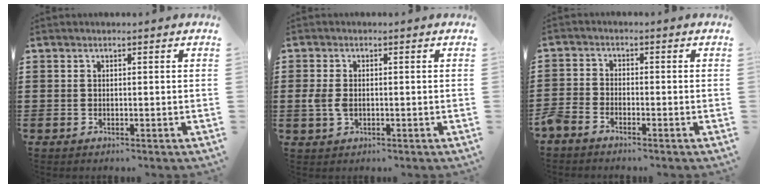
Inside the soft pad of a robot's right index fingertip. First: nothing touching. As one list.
[{"total": 3.2, "force": [-0.2, 2.0, 2.5], "torque": [-0.070, -0.003, -0.010]}, {"total": 2.3, "force": [-2.2, 0.6, 0.2], "torque": [-0.014, 0.002, -0.048]}]